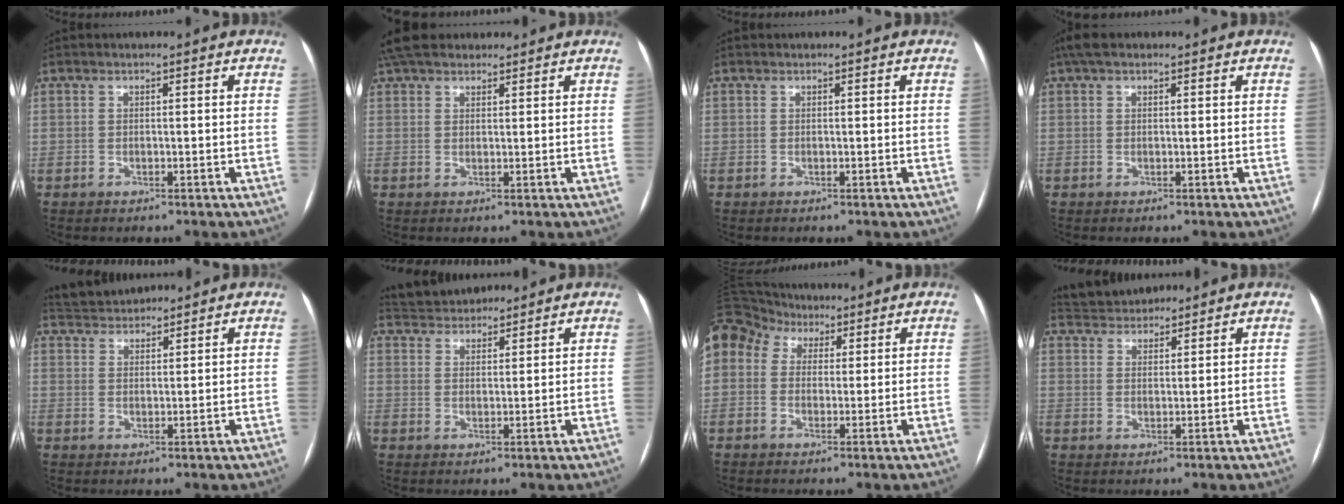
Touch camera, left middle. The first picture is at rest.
{"total": 8.5, "force": [7.2, 3.3, 3.1], "torque": [-0.044, 0.042, 0.125]}
{"total": 0.0}
{"total": 3.4, "force": [2.4, 1.4, 1.9], "torque": [-0.041, 0.030, 0.045]}
{"total": 5.5, "force": [5.4, 0.9, 0.6], "torque": [-0.017, 0.032, 0.096]}
{"total": 7.0, "force": [6.6, 1.9, 1.2], "torque": [-0.024, 0.032, 0.110]}
{"total": 18.0, "force": [8.0, 13.6, 8.7], "torque": [-0.275, 0.106, 0.154]}
{"total": 6.3, "force": [6.1, 1.6, 0.9], "torque": [-0.018, 0.032, 0.103]}